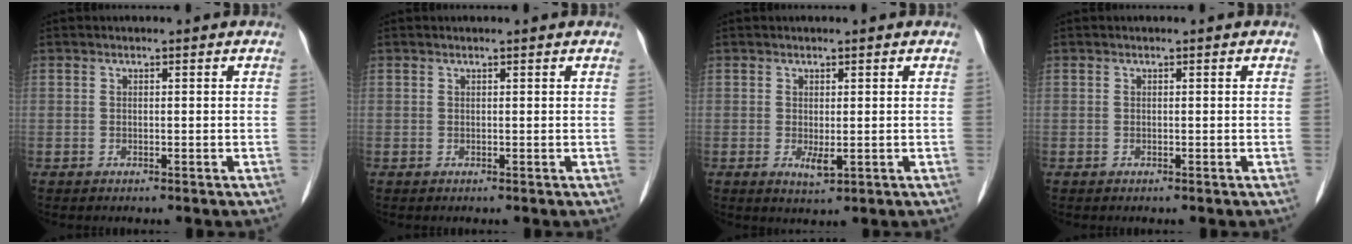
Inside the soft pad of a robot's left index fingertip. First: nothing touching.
{"total": 1.1, "force": [1.0, 0.0, 0.4], "torque": [-0.013, 0.007, 0.014]}
{"total": 2.3, "force": [0.2, 0.7, 2.2], "torque": [-0.038, -0.006, 0.008]}
{"total": 0.0}